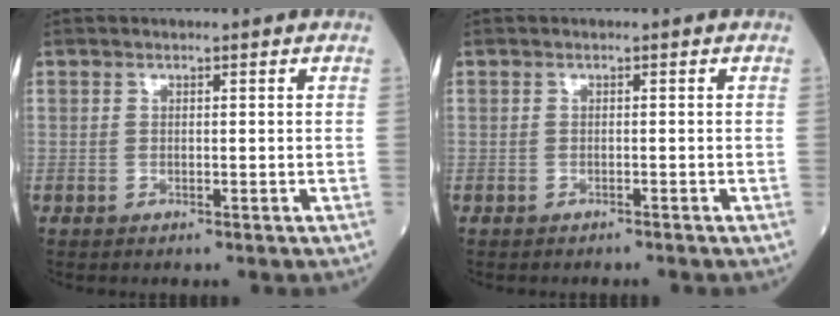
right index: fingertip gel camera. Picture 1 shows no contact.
{"total": 0.5, "force": [-0.5, 0.0, 0.1], "torque": [-0.004, -0.002, -0.010]}